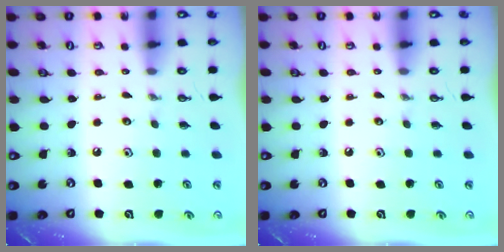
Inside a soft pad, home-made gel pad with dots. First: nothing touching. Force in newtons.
{"total": 0.0}